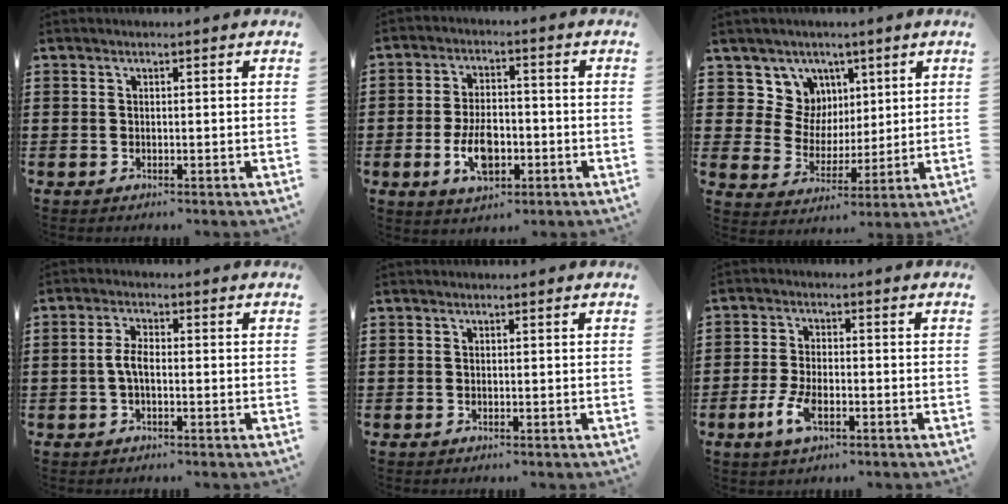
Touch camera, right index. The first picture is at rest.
{"total": 7.5, "force": [-2.2, 4.1, 5.9], "torque": [-0.117, 0.000, -0.042]}
{"total": 7.9, "force": [3.4, 7.0, 1.0], "torque": [-0.059, -0.013, 0.065]}
{"total": 3.3, "force": [-0.6, 1.3, 2.9], "torque": [-0.069, -0.001, -0.017]}
{"total": 0.0}
{"total": 5.2, "force": [-2.1, 2.3, 4.2], "torque": [-0.097, -0.003, -0.043]}